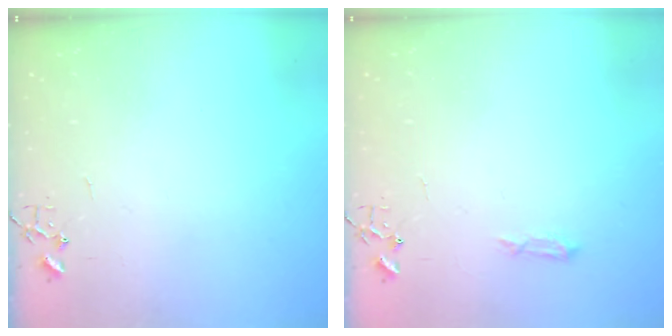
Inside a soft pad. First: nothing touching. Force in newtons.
{"total": 4.0, "press": 4.0, "slide": 0.6}